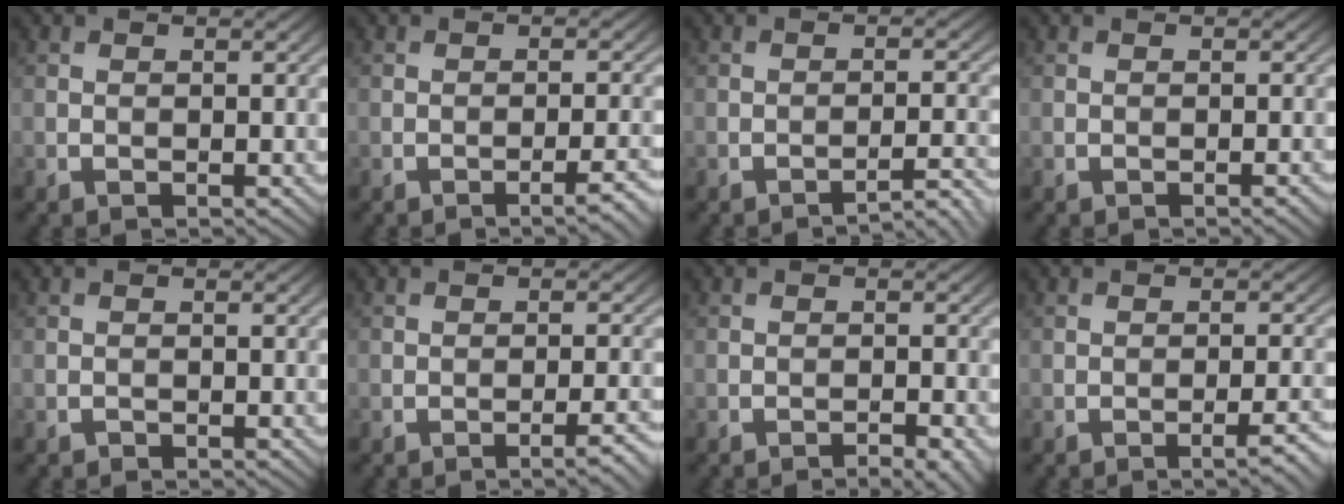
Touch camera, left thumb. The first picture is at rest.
{"total": 2.3, "force": [-1.7, -0.4, 1.5], "torque": [-0.025, 0.006, -0.025]}
{"total": 2.6, "force": [-2.4, -0.7, 0.6], "torque": [-0.007, 0.013, -0.034]}
{"total": 0.7, "force": [-0.6, -0.1, 0.4], "torque": [-0.005, 0.004, -0.012]}
{"total": 0.6, "force": [-0.6, -0.2, -0.2], "torque": [0.005, 0.001, -0.012]}
{"total": 2.3, "force": [-1.7, -0.4, 1.5], "torque": [-0.025, 0.006, -0.025]}
{"total": 2.5, "force": [-1.9, 0.3, 1.6], "torque": [-0.022, 0.006, -0.028]}
{"total": 2.5, "force": [-1.7, -0.3, 1.8], "torque": [-0.030, 0.006, -0.025]}